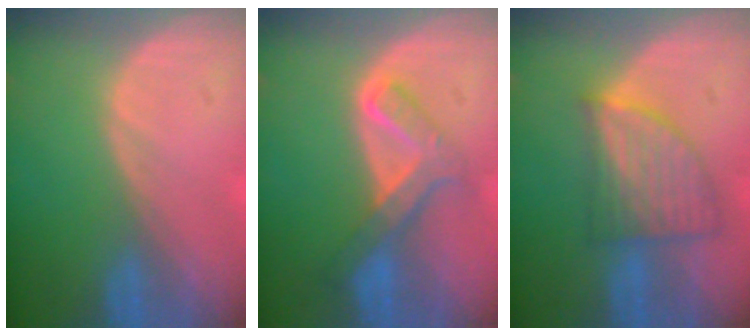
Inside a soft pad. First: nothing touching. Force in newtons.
{"total": 6.4, "press": 6.0, "slide": 2.1}
{"total": 7.5, "press": 6.7, "slide": 3.4}